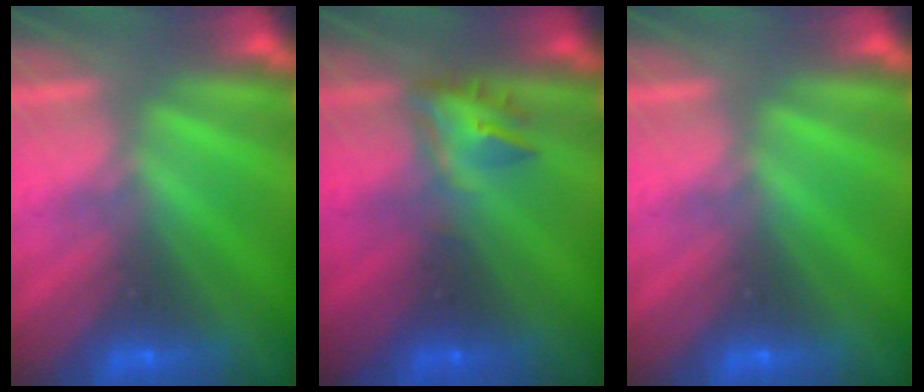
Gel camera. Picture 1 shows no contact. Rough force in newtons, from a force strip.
{"total": 3.4}
{"total": 0.0}